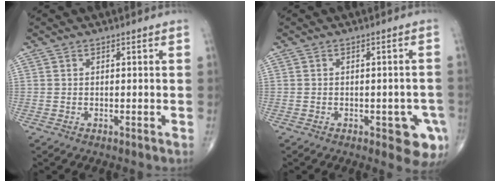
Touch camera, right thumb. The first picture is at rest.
{"total": 7.3, "force": [-2.9, 3.1, 5.9], "torque": [-0.045, 0.002, -0.030]}